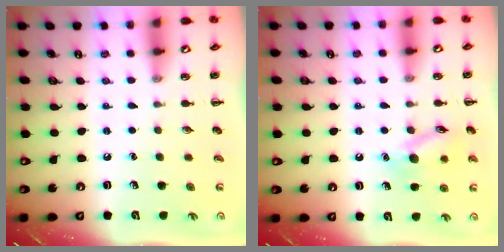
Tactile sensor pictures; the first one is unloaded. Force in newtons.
{"total": 11.6, "press": 11.6, "slide": 0.7}